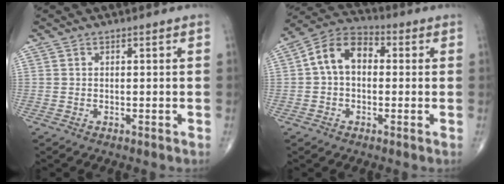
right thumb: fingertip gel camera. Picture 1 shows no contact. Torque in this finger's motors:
{"motor_torque": [0.06, 0.13, 0.81, 0.03, 0.06]}